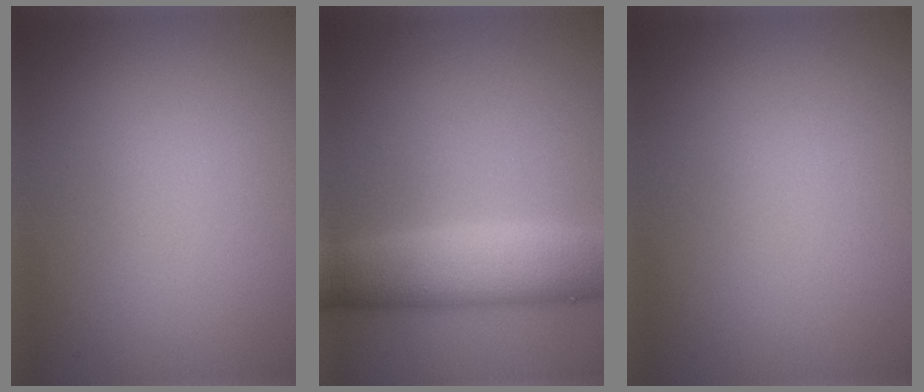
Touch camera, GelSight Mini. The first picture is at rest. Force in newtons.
{"total": 6.8, "press": 6.8, "slide": 0.3}
{"total": 0.0}